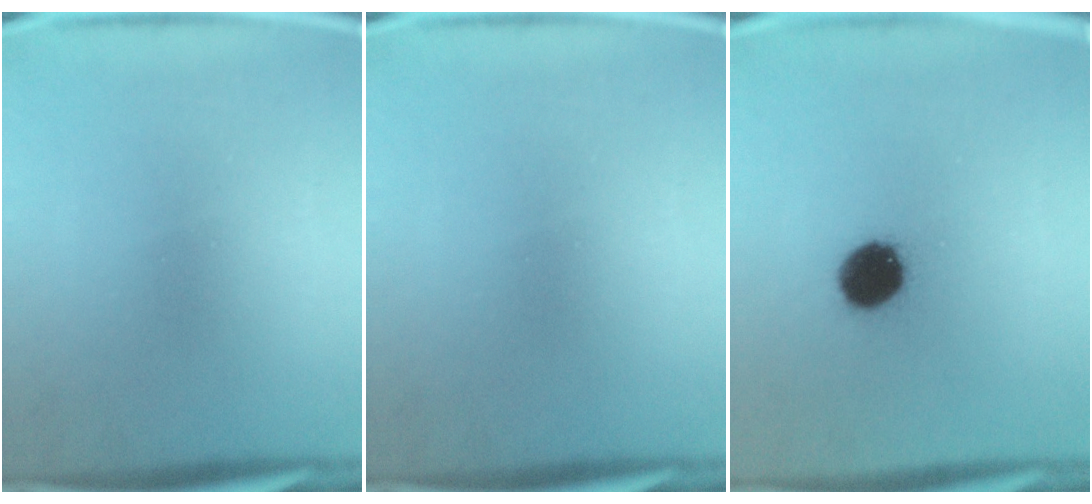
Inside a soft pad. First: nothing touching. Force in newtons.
{"total": 0.0}
{"total": 10.3}